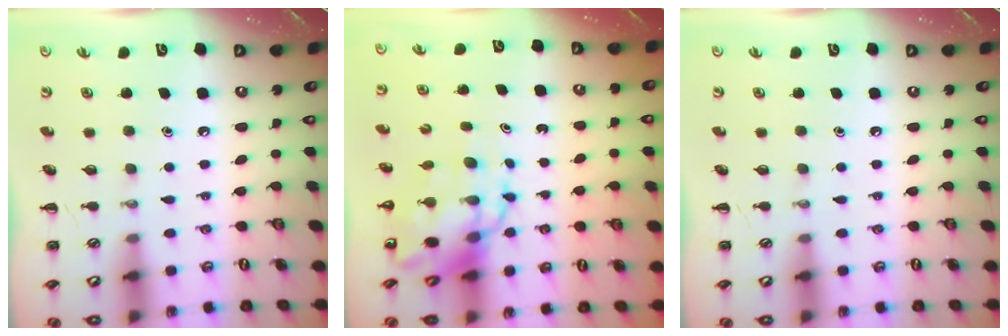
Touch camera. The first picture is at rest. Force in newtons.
{"total": 9.9, "press": 9.5, "slide": 2.8}
{"total": 0.0}